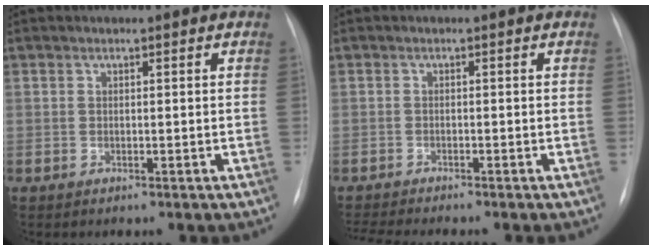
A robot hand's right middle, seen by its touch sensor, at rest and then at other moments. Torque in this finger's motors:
{"motor_torque": [0.12, -0.12, 0.05, 0.01]}